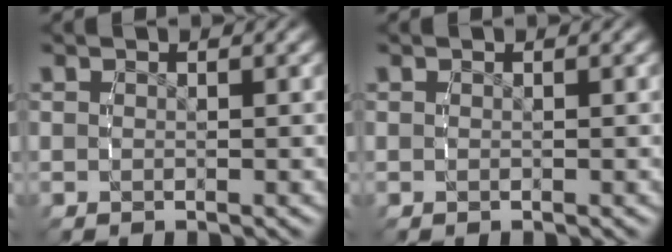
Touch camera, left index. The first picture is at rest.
{"total": 0.0}